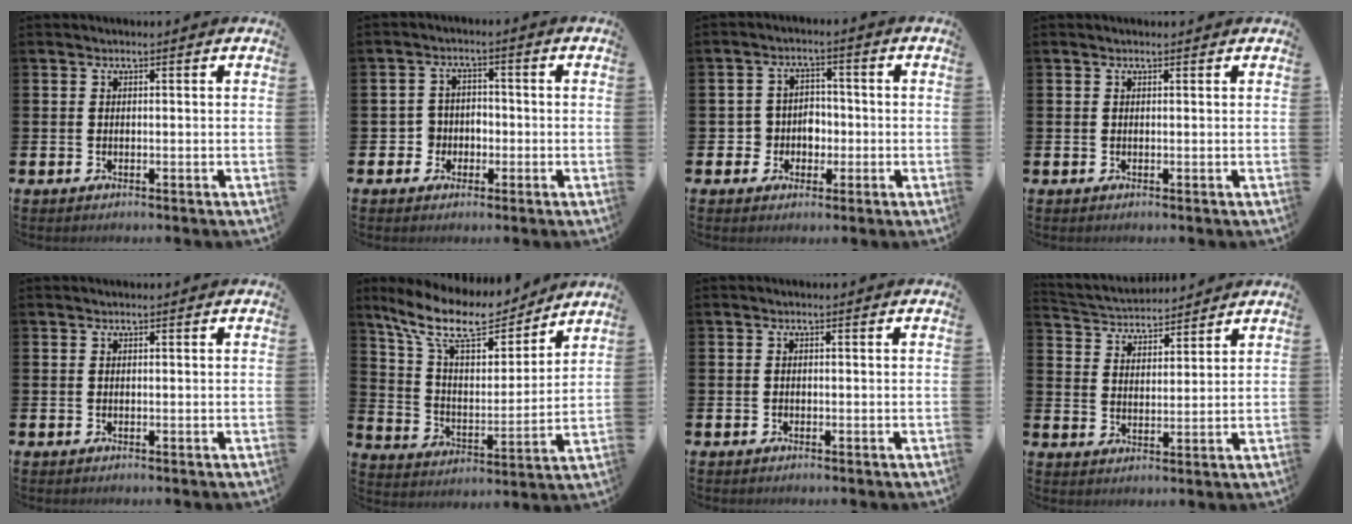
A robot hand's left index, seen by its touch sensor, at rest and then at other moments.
{"total": 3.4, "force": [-1.4, 3.1, 0.4], "torque": [-0.014, 0.005, -0.035]}
{"total": 3.9, "force": [-1.0, 3.7, 0.6], "torque": [-0.021, 0.004, -0.028]}
{"total": 0.0}
{"total": 0.0}
{"total": 12.3, "force": [10.6, 3.5, 5.2], "torque": [-0.130, -0.063, 0.183]}
{"total": 0.0}
{"total": 4.1, "force": [3.9, 1.0, -0.4], "torque": [-0.012, -0.031, 0.067]}